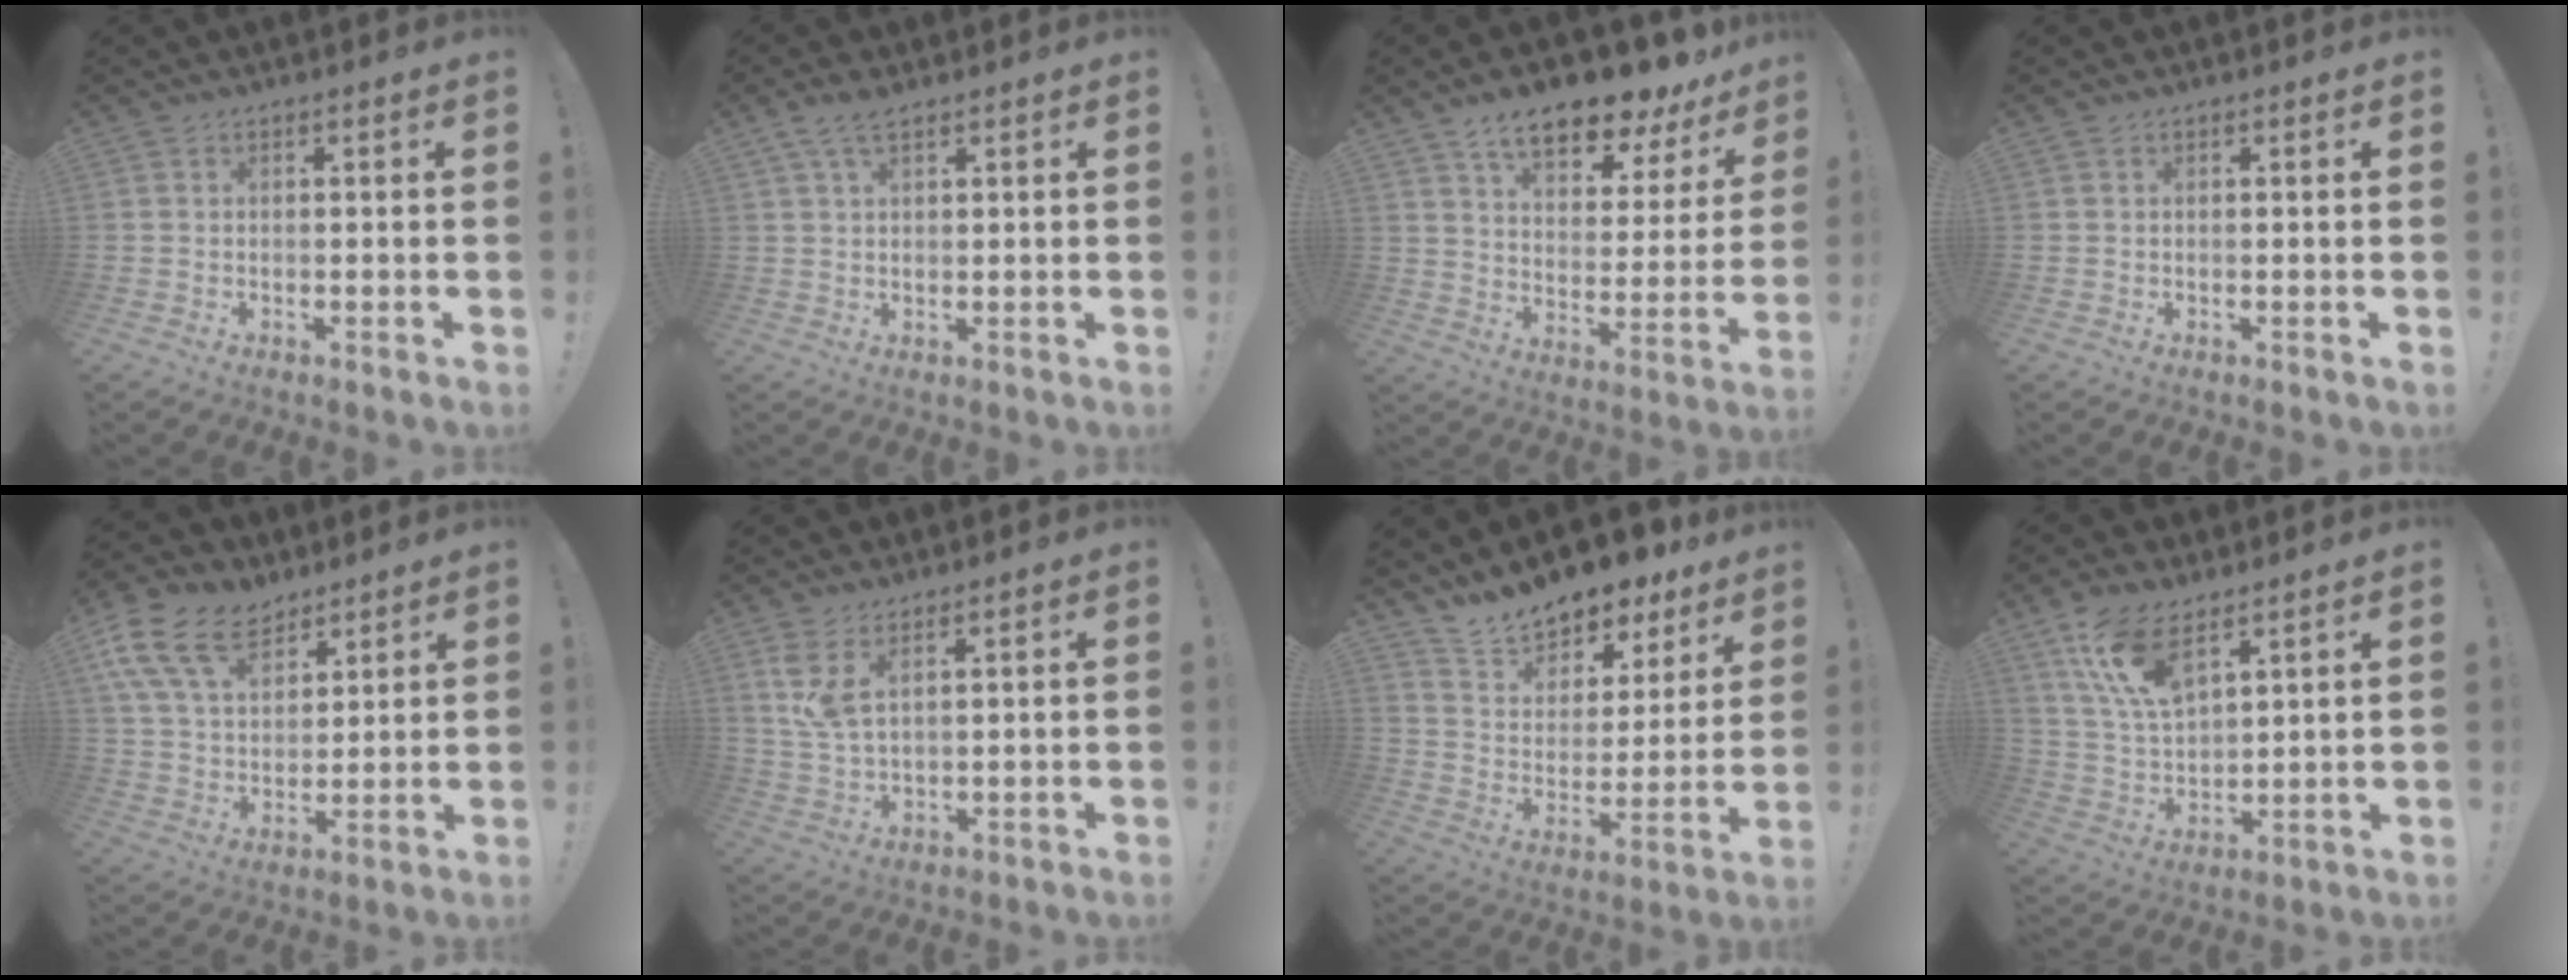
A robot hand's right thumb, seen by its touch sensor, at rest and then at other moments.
{"total": 4.5, "force": [2.7, 1.6, 3.2], "torque": [-0.064, -0.003, 0.051]}
{"total": 13.8, "force": [10.7, 4.7, 7.4], "torque": [-0.125, -0.081, 0.181]}
{"total": 0.0}
{"total": 15.8, "force": [9.6, 9.6, 8.1], "torque": [-0.161, -0.042, 0.185]}
{"total": 6.1, "force": [3.6, 1.9, 4.6], "torque": [-0.084, -0.019, 0.067]}
{"total": 13.2, "force": [12.2, 4.1, 2.8], "torque": [-0.071, -0.101, 0.220]}
{"total": 12.6, "force": [8.5, 5.4, 7.7], "torque": [-0.162, -0.037, 0.158]}